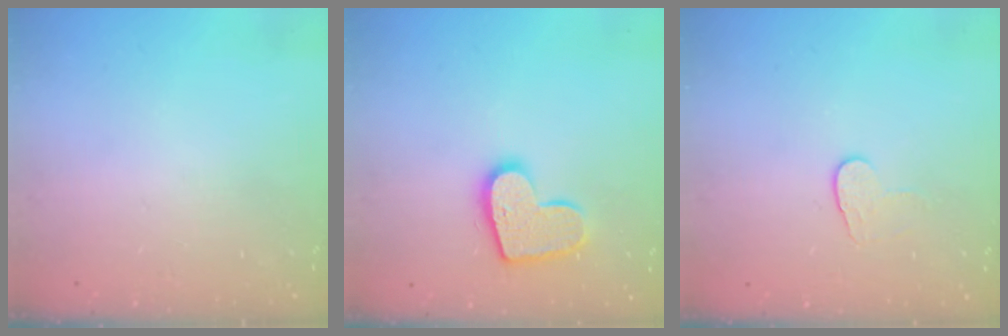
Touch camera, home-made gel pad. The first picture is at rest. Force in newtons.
{"total": 13.5, "press": 13.5, "slide": 0.8}
{"total": 6.2, "press": 6.1, "slide": 0.5}